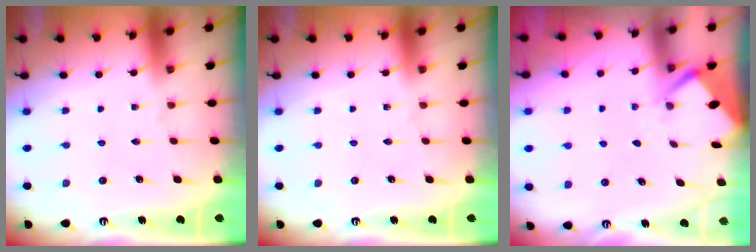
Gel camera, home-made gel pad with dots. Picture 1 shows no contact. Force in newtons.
{"total": 0.0}
{"total": 2.6, "press": 2.6, "slide": 0.4}